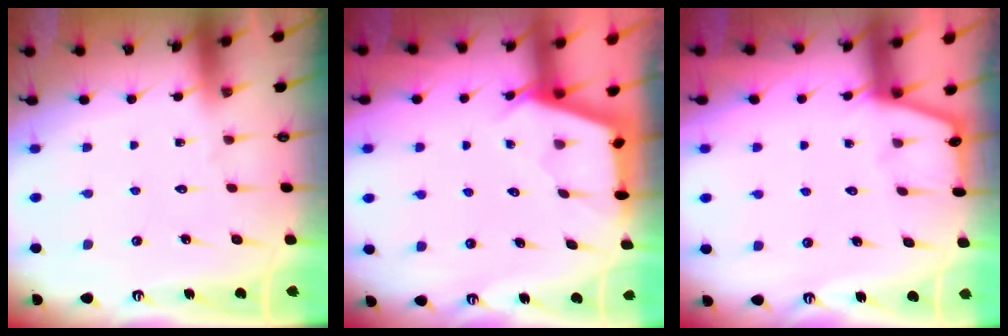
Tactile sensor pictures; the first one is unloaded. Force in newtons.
{"total": 2.6, "press": 2.6, "slide": 0.3}
{"total": 1.6, "press": 1.6, "slide": 0.3}